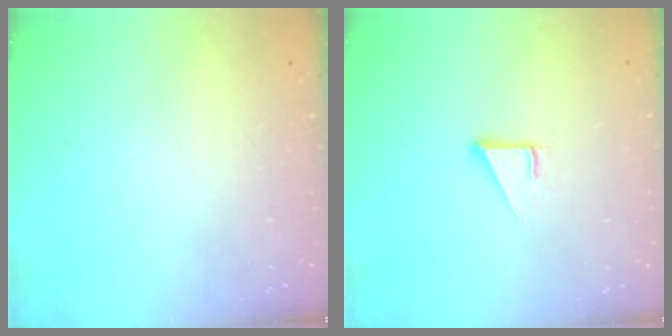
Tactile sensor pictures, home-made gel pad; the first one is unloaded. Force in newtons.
{"total": 2.9, "press": 2.9, "slide": 0.1}